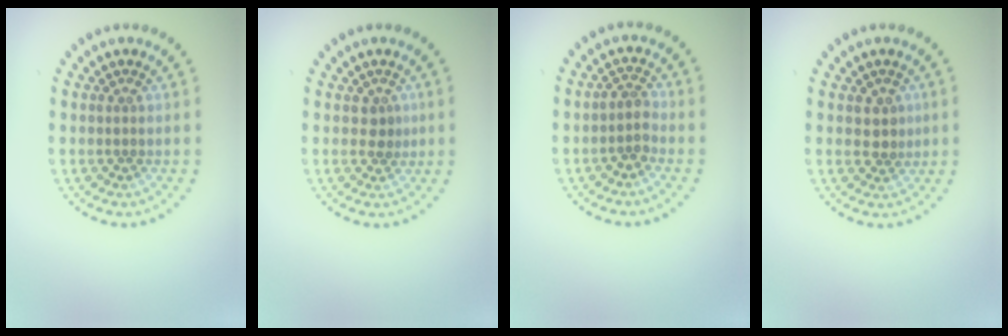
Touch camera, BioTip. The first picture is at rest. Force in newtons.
{"total": 1.1, "press": 0.9, "slide": 0.6}
{"total": 1.7, "press": 1.4, "slide": 1.0}
{"total": 1.9, "press": 1.8, "slide": 0.7}